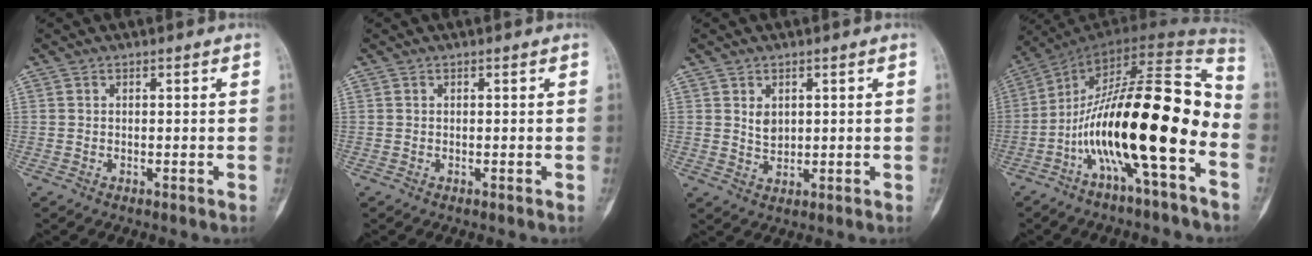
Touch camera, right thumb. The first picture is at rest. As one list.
[{"total": 0.0}, {"total": 3.1, "force": [1.0, 2.3, 1.8], "torque": [-0.014, -0.009, 0.023]}, {"total": 24.1, "force": [-7.8, 6.0, 22.0], "torque": [-0.402, 0.074, -0.127]}]